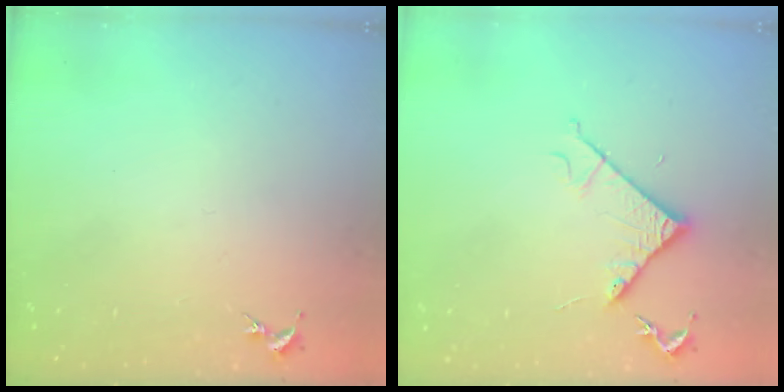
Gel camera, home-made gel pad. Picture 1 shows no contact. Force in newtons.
{"total": 5.1, "press": 5.1, "slide": 0.6}